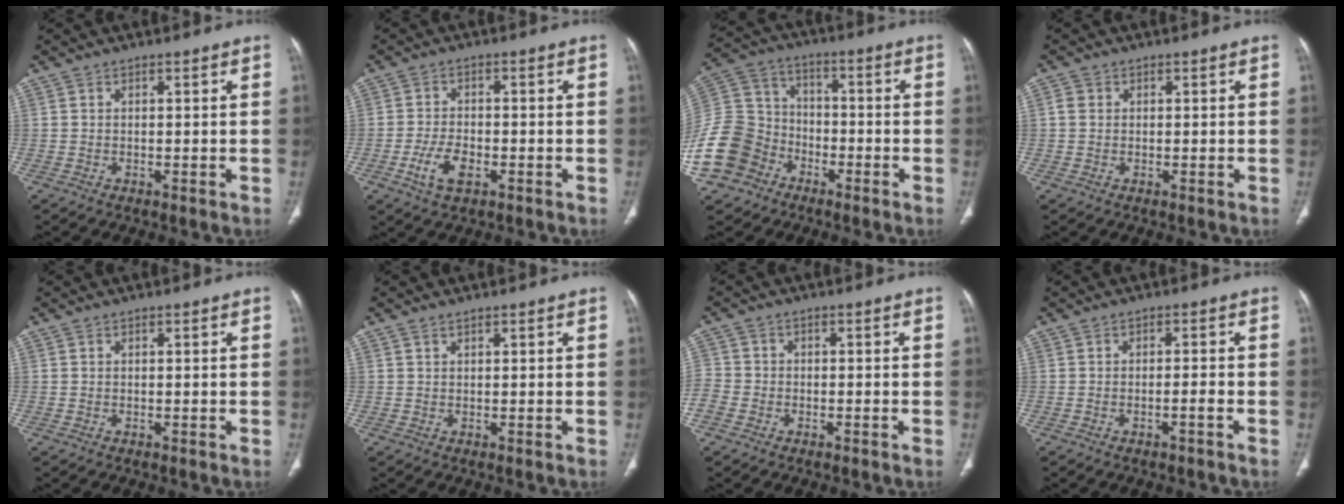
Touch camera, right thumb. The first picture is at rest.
{"total": 5.7, "force": [-2.3, 2.9, 4.3], "torque": [-0.086, 0.009, -0.040]}
{"total": 16.2, "force": [-7.7, 12.8, 6.3], "torque": [-0.131, 0.057, -0.147]}
{"total": 1.5, "force": [0.2, 1.4, 0.6], "torque": [-0.005, 0.004, 0.002]}
{"total": 0.0}
{"total": 0.7, "force": [0.6, 0.2, 0.3], "torque": [-0.010, -0.001, 0.012]}
{"total": 4.5, "force": [-2.3, 3.7, 1.3], "torque": [-0.028, 0.013, -0.048]}
{"total": 1.8, "force": [-1.0, -0.1, 1.4], "torque": [-0.030, 0.012, -0.016]}